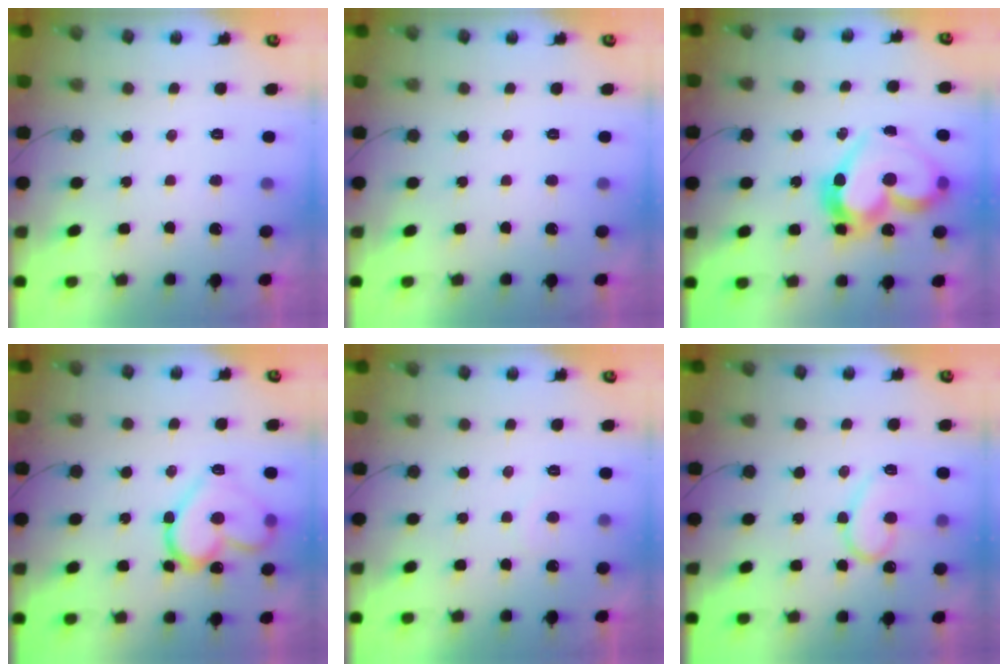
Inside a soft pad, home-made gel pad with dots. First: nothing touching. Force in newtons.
{"total": 0.0}
{"total": 19.3, "press": 19.1, "slide": 2.5}
{"total": 16.2, "press": 16.2, "slide": 1.4}
{"total": 4.1, "press": 4.1, "slide": 0.4}
{"total": 13.8, "press": 13.8, "slide": 1.3}